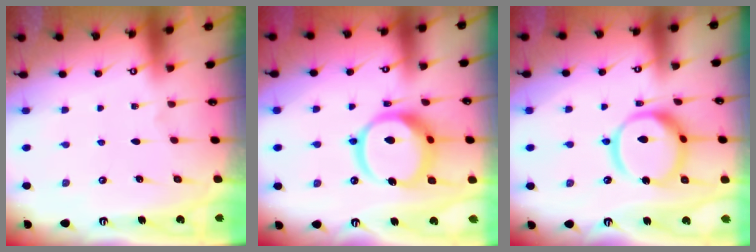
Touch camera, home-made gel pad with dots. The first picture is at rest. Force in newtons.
{"total": 16.7, "press": 16.5, "slide": 2.2}
{"total": 14.5, "press": 14.5, "slide": 1.2}